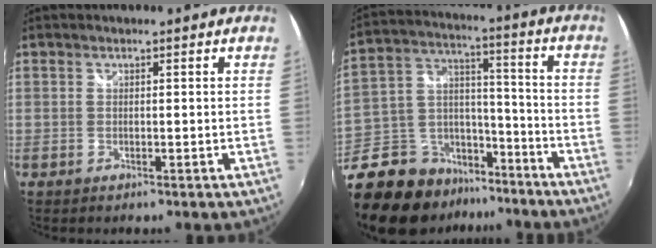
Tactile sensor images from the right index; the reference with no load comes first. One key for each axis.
{"total": 20.8, "fx": -15.1, "fy": 11.6, "fz": 8.4, "tx": -0.203, "ty": 0.038, "tz": -0.234}